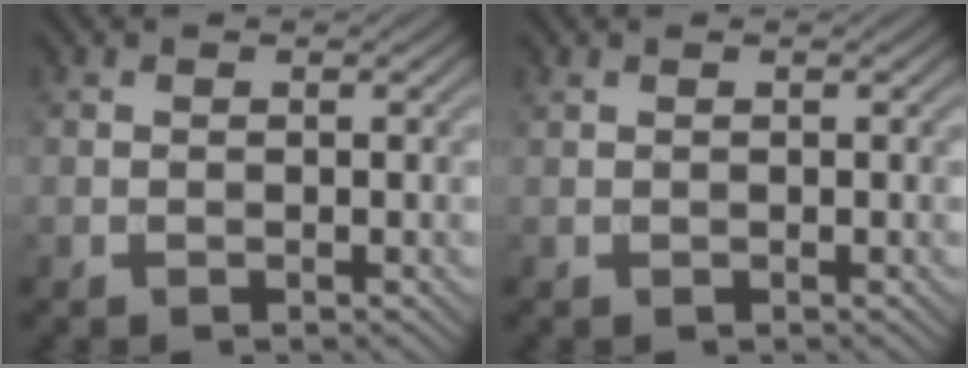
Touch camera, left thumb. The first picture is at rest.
{"total": 0.0}